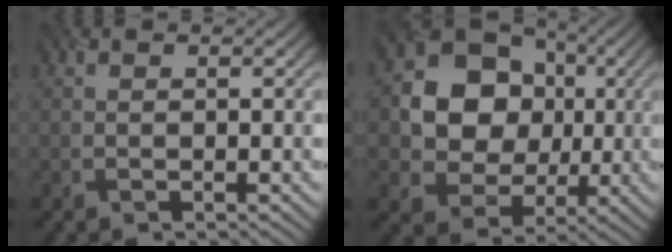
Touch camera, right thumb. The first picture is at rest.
{"total": 12.2, "force": [1.3, 10.5, 6.0], "torque": [-0.121, 0.010, 0.018]}